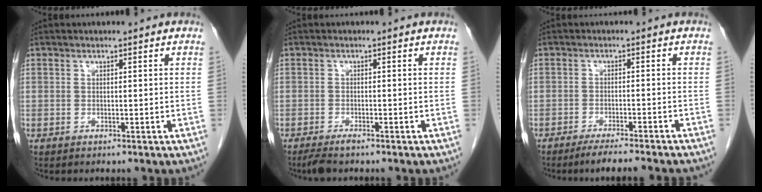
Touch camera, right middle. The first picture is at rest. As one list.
[{"total": 2.3, "force": [-1.9, 0.4, 1.3], "torque": [-0.027, -0.006, -0.033]}, {"total": 7.3, "force": [-6.2, -0.3, 3.7], "torque": [-0.043, -0.016, -0.094]}]